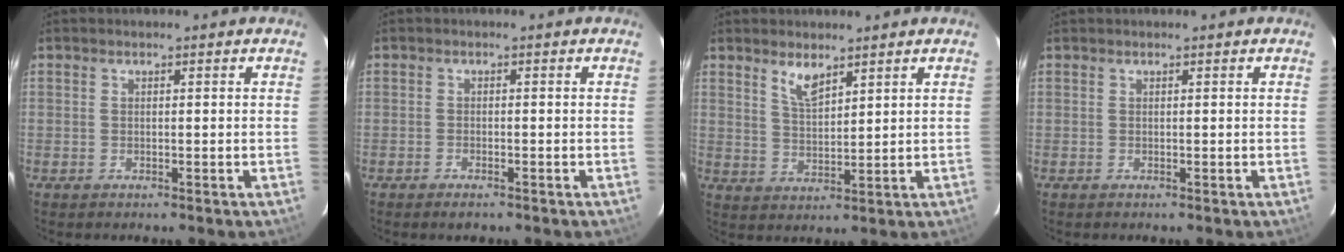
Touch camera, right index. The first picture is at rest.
{"total": 1.7, "force": [-1.3, 0.6, 0.9], "torque": [-0.022, 0.000, -0.025]}
{"total": 4.6, "force": [3.3, 1.5, 2.8], "torque": [-0.052, -0.002, 0.065]}
{"total": 0.0}